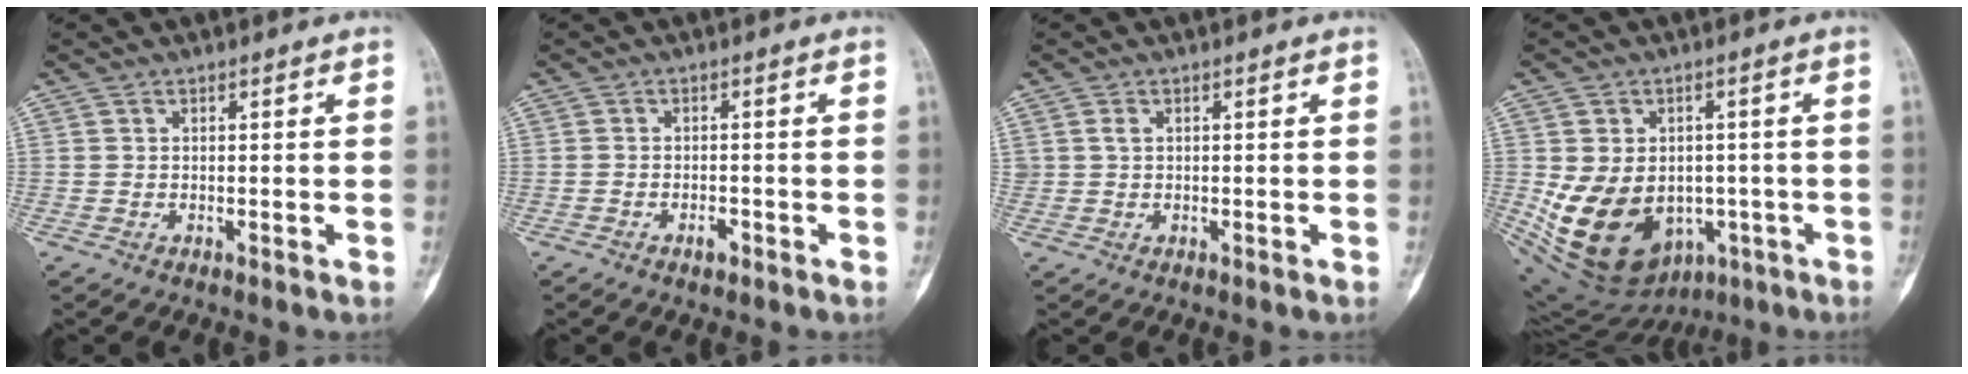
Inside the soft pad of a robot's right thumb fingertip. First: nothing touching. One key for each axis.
{"total": 1.6, "fx": -1.0, "fy": 0.8, "fz": 0.9, "tx": -0.012, "ty": 0.006, "tz": -0.018}
{"total": 1.1, "fx": 0.4, "fy": 0.8, "fz": 0.6, "tx": -0.010, "ty": 0.001, "tz": 0.009}
{"total": 17.4, "fx": -3.6, "fy": 13.3, "fz": 10.6, "tx": -0.174, "ty": 0.005, "tz": -0.024}